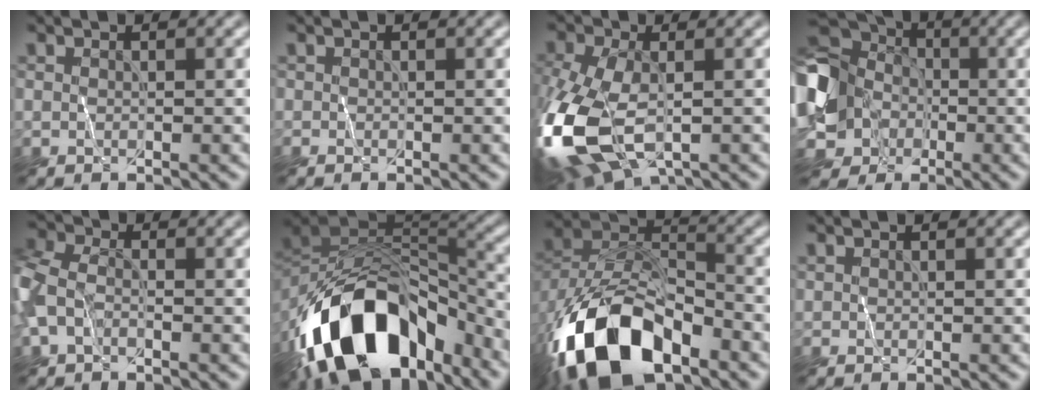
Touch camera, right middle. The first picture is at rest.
{"total": 0.0}
{"total": 13.5, "force": [-4.7, 7.1, 10.5], "torque": [-0.268, -0.039, -0.083]}
{"total": 15.4, "force": [-1.6, 13.0, 8.1], "torque": [-0.199, 0.004, -0.068]}
{"total": 4.7, "force": [-1.3, 3.2, 3.2], "torque": [-0.090, 0.004, -0.043]}
{"total": 15.7, "force": [-8.5, 8.9, 9.8], "torque": [-0.175, 0.007, -0.141]}
{"total": 13.5, "force": [-7.1, 7.4, 8.8], "torque": [-0.173, -0.010, -0.132]}
{"total": 0.0}